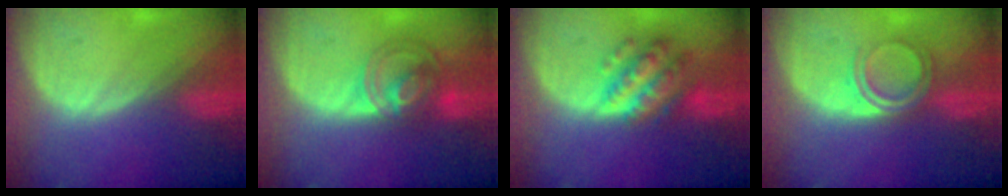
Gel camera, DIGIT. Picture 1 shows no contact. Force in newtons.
{"total": 7.3, "press": 6.3, "slide": 3.7}
{"total": 7.5, "press": 7.5, "slide": 0.4}
{"total": 4.7, "press": 4.2, "slide": 2.1}